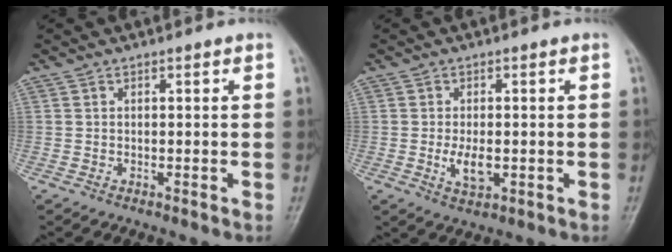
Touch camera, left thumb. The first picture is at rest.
{"total": 4.3, "force": [-0.7, 2.2, 3.7], "torque": [-0.067, -0.007, -0.009]}